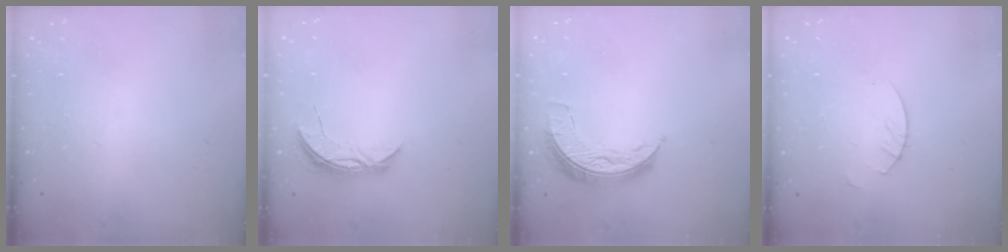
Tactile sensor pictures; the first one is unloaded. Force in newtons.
{"total": 5.9, "press": 5.8, "slide": 0.5}
{"total": 8.3, "press": 8.3, "slide": 0.5}
{"total": 2.7, "press": 2.7, "slide": 0.2}